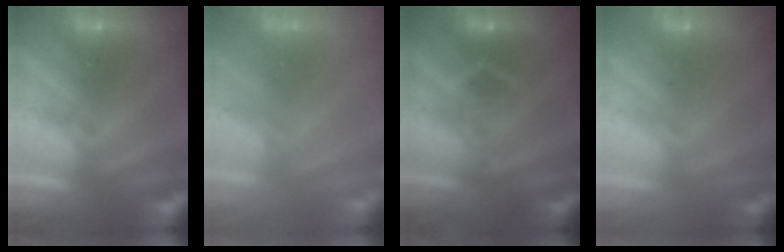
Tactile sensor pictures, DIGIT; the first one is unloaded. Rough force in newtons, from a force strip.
{"total": 7.1}
{"total": 3.3}
{"total": 9.6}